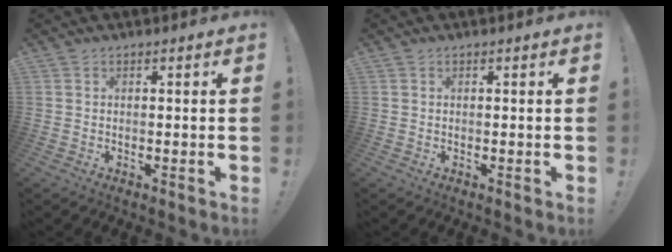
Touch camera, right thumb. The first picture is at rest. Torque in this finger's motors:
{"motor_torque": [0.00, 0.00, -0.02, -0.02, 0.01]}